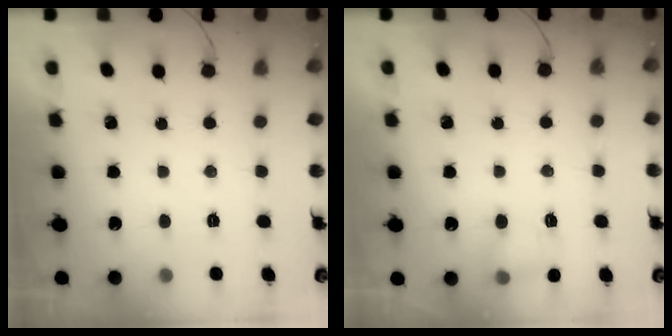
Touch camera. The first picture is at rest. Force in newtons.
{"total": 5.2, "press": 4.9, "slide": 1.6}